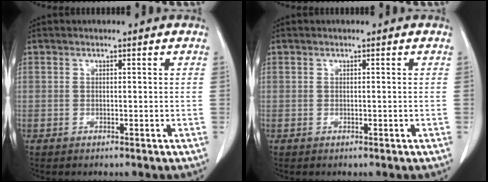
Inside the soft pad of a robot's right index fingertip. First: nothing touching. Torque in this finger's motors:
{"motor_torque": [0.00, 0.00, 0.00, 0.00]}